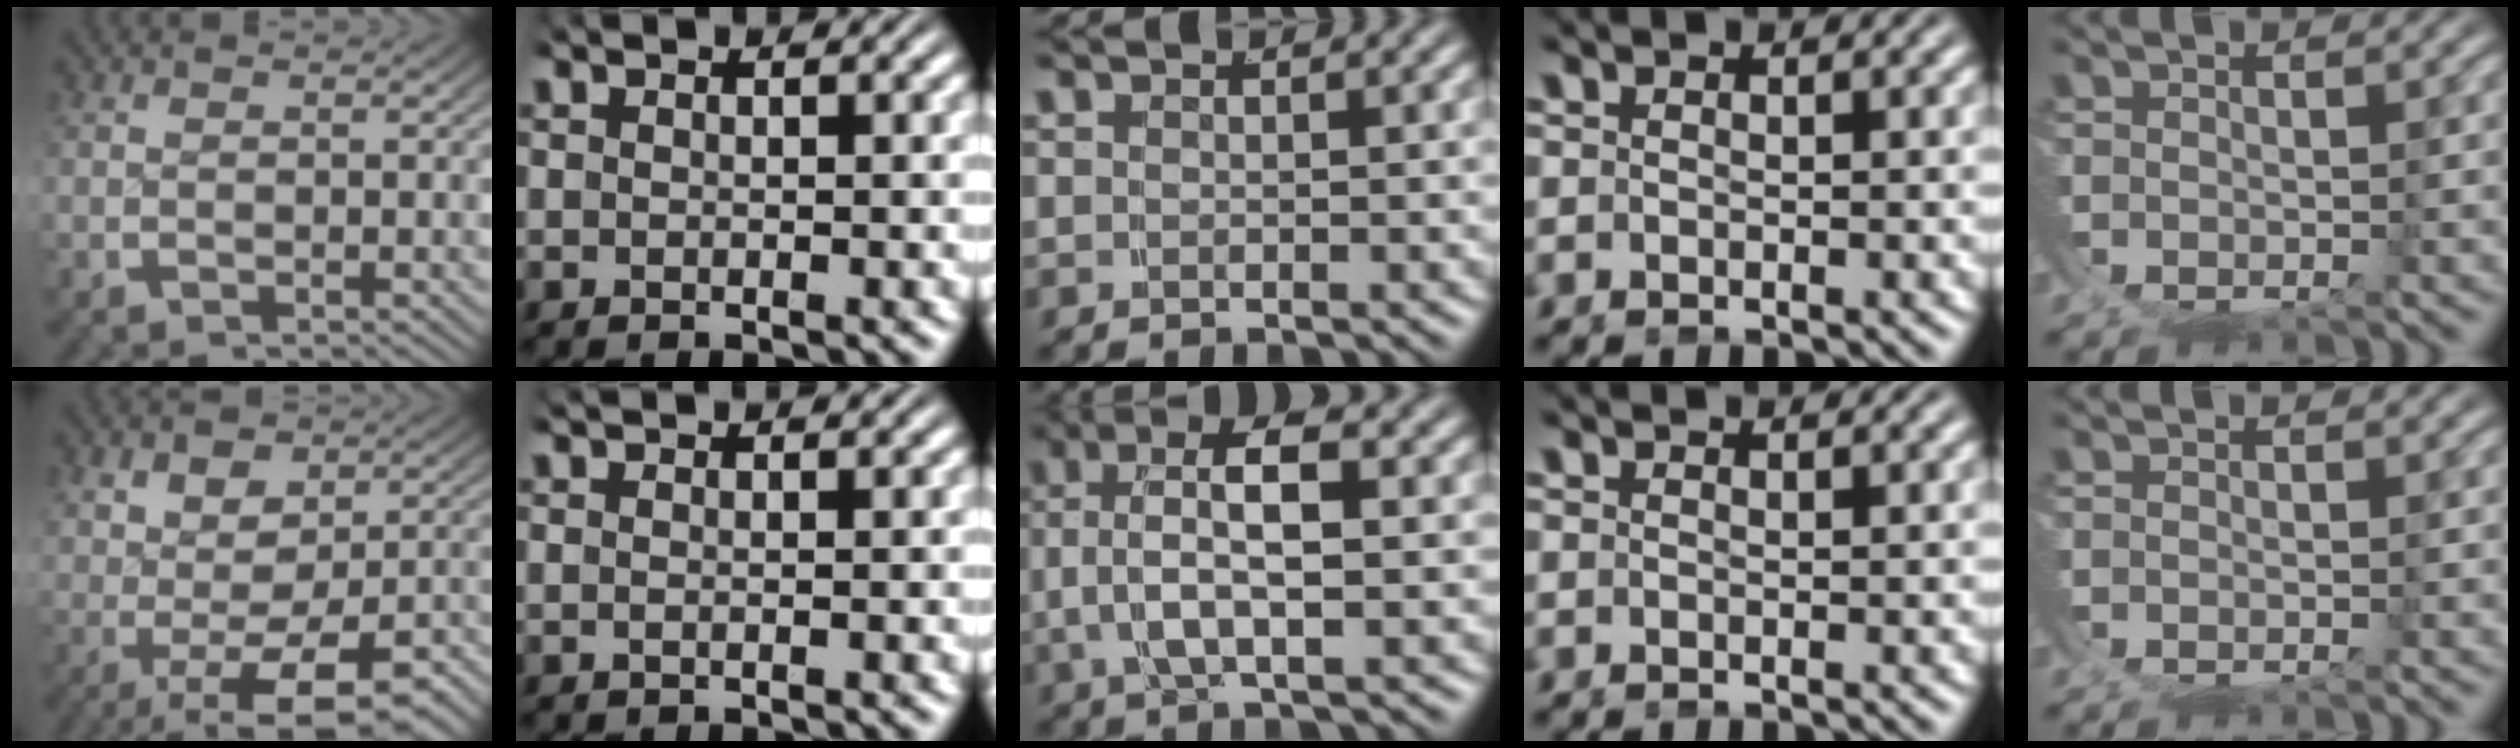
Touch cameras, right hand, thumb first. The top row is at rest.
{"thumb": {"total": 9.2, "force": [-2.3, 5.1, 7.3], "torque": [-0.119, -0.035, -0.012]}, "index": {"total": 0.9, "force": [0.7, -0.4, 0.4], "torque": [0.001, 0.007, 0.006]}, "middle": {"total": 6.5, "force": [1.5, 3.5, 5.3], "torque": [-0.098, 0.013, 0.013]}, "ring": {"total": 1.1, "force": [0.9, -0.5, 0.0], "torque": [0.010, -0.001, 0.020]}}